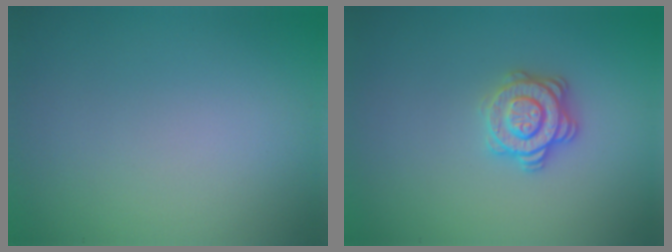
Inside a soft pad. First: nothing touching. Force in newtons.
{"total": 2.9, "press": 2.8, "slide": 0.9}